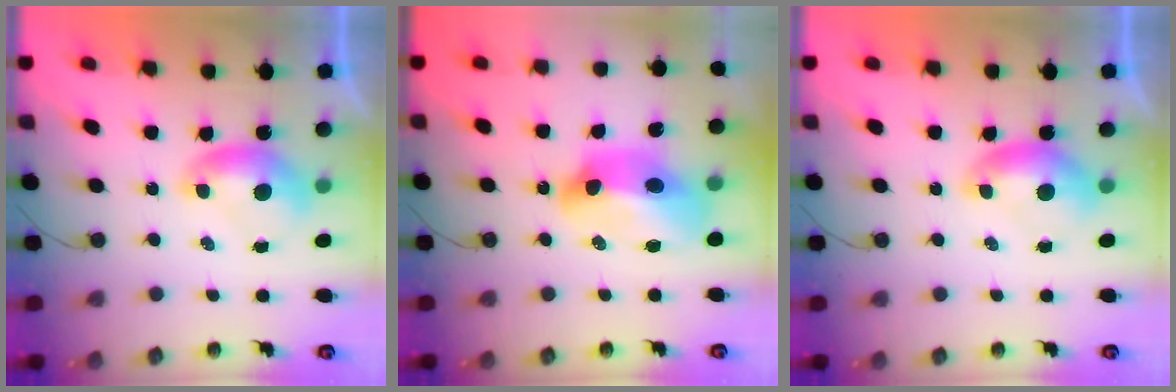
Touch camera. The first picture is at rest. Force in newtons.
{"total": 11.9, "press": 11.8, "slide": 1.4}
{"total": 0.8, "press": 0.8, "slide": 0.2}